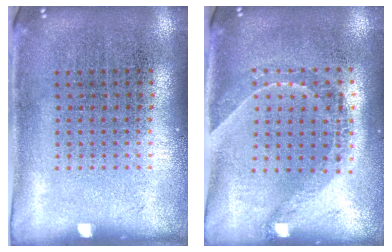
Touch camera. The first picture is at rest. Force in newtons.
{"total": 1.6, "press": 1.3, "slide": 1.0}